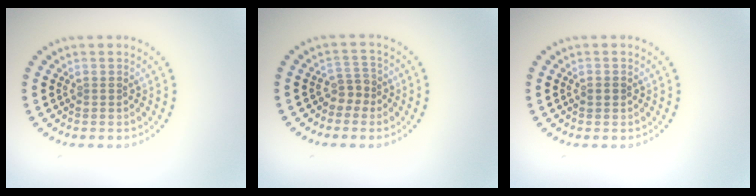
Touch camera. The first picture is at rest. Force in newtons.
{"total": 1.8, "press": 1.3, "slide": 1.3}
{"total": 1.1, "press": 1.1, "slide": 0.2}